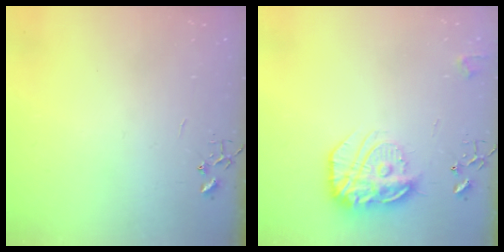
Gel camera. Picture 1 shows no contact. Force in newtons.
{"total": 18.7, "press": 18.6, "slide": 1.6}